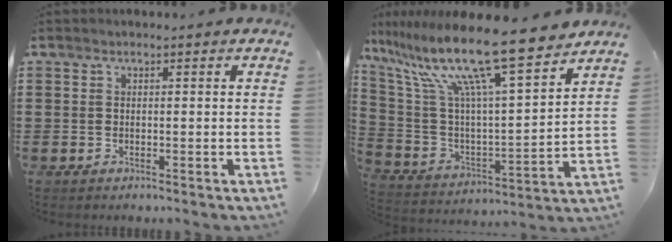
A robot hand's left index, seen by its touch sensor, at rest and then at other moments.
{"total": 15.6, "force": [12.2, 1.0, 9.8], "torque": [-0.225, -0.087, 0.200]}